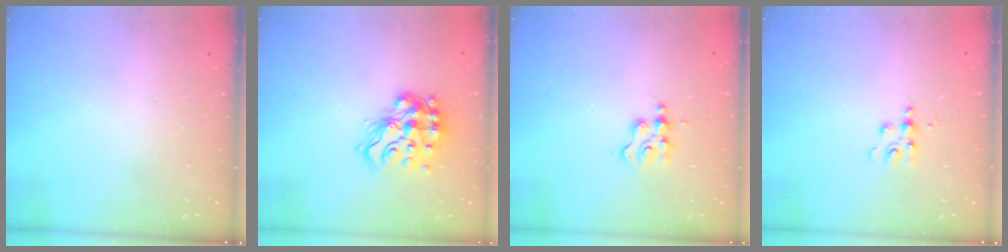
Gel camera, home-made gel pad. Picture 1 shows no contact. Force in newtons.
{"total": 15.4, "press": 15.3, "slide": 1.7}
{"total": 2.9, "press": 2.9, "slide": 0.4}
{"total": 4.7, "press": 4.7, "slide": 0.5}